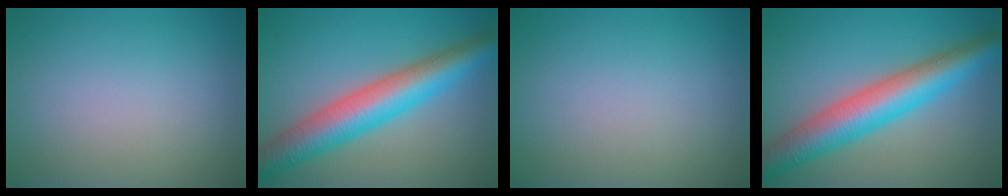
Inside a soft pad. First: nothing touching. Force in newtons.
{"total": 7.8, "press": 7.8, "slide": 0.1}
{"total": 0.0}
{"total": 7.8, "press": 7.8, "slide": 0.1}